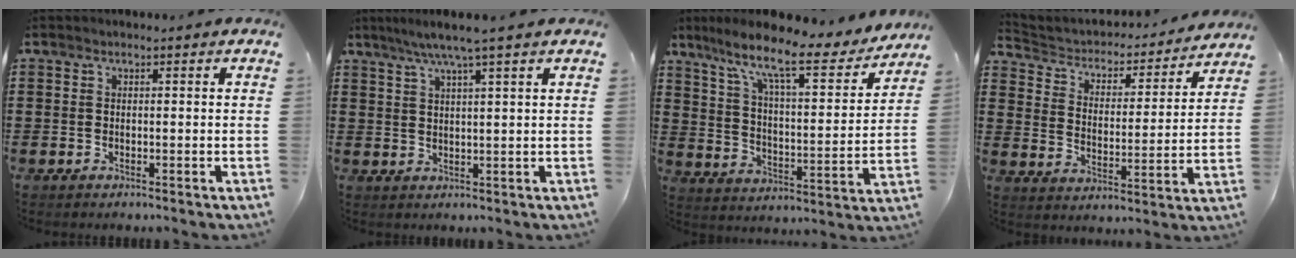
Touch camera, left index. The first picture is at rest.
{"total": 4.4, "force": [3.2, -0.7, 2.9], "torque": [-0.065, -0.004, 0.054]}
{"total": 12.2, "force": [9.0, 2.3, 7.8], "torque": [-0.166, -0.053, 0.146]}
{"total": 3.0, "force": [2.7, 1.2, 0.5], "torque": [-0.032, -0.023, 0.036]}